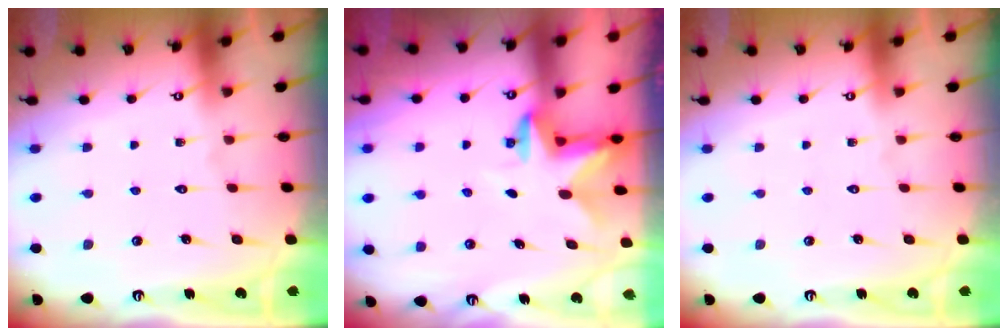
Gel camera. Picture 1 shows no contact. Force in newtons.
{"total": 2.8, "press": 2.8, "slide": 0.6}
{"total": 0.0}